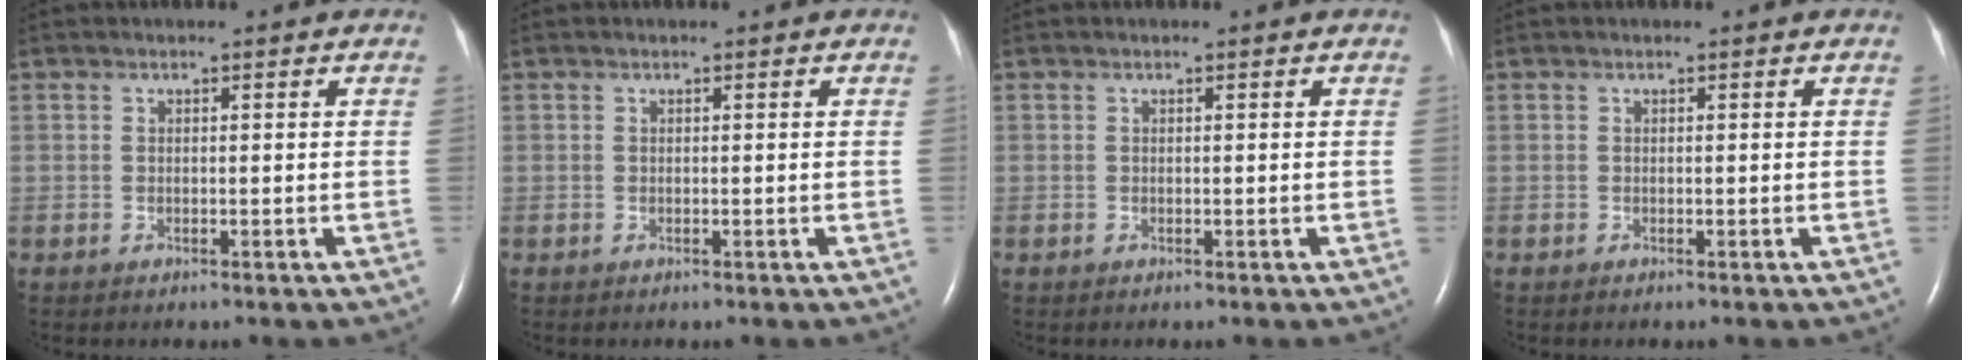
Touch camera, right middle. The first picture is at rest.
{"total": 0.0}
{"total": 0.0}
{"total": 0.0}